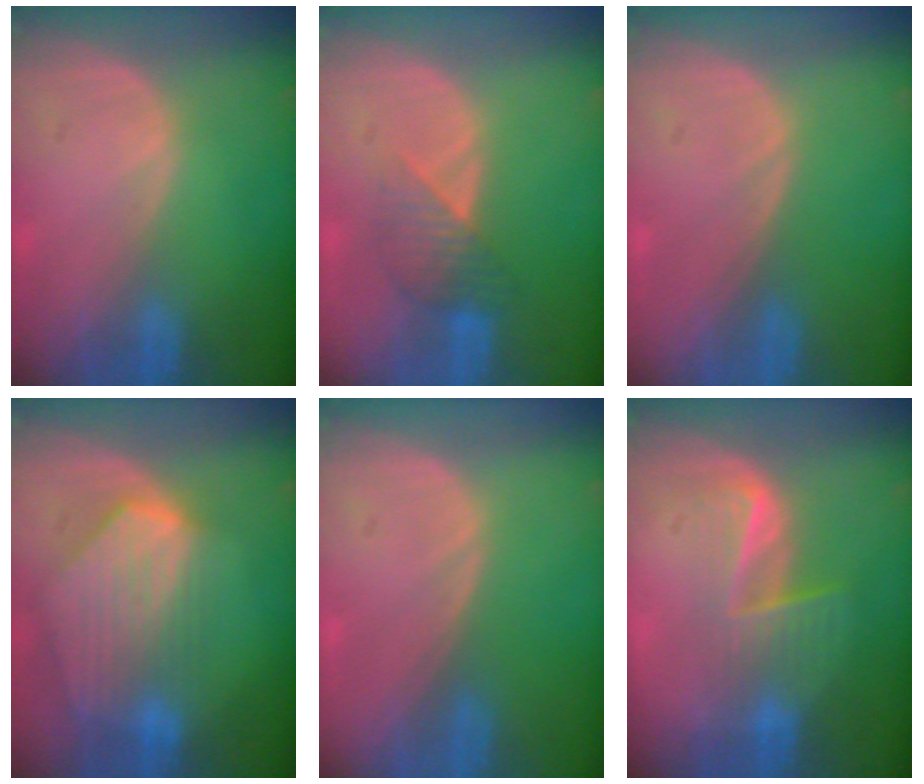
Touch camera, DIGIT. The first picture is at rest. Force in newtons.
{"total": 4.1, "press": 3.8, "slide": 1.4}
{"total": 0.0}
{"total": 9.2, "press": 8.0, "slide": 4.5}
{"total": 0.0}
{"total": 6.9, "press": 5.6, "slide": 4.0}